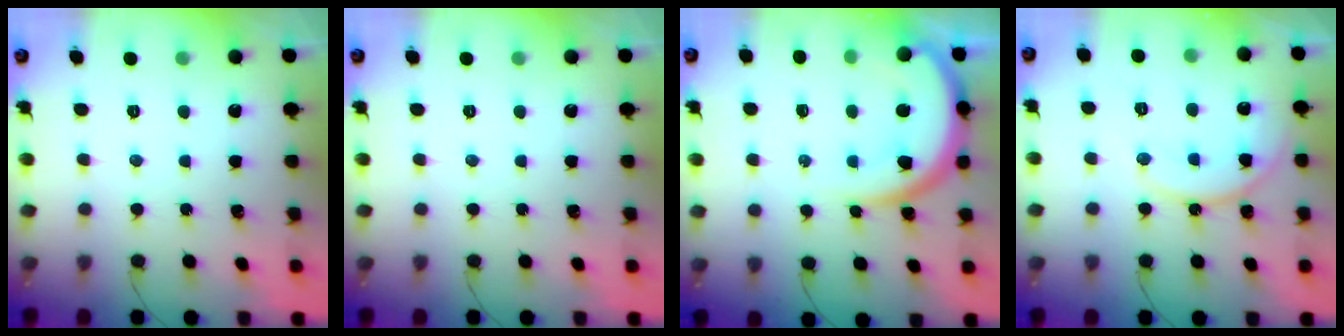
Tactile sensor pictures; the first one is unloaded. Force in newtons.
{"total": 0.0}
{"total": 13.0, "press": 12.9, "slide": 1.7}
{"total": 12.2, "press": 12.1, "slide": 0.9}